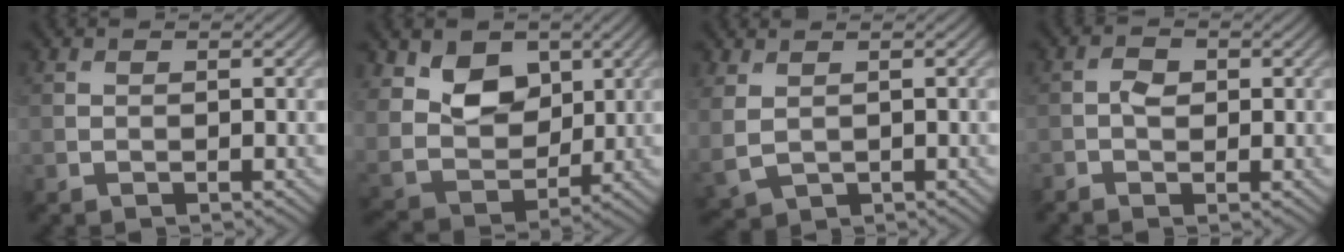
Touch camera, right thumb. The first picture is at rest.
{"total": 8.1, "force": [3.5, 5.7, 4.7], "torque": [-0.115, -0.017, 0.056]}
{"total": 3.1, "force": [0.8, 2.1, 2.2], "torque": [-0.068, -0.005, 0.022]}
{"total": 1.9, "force": [-0.4, 1.3, 1.4], "torque": [-0.030, 0.001, -0.010]}